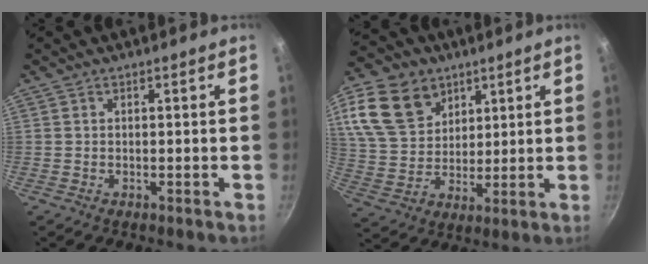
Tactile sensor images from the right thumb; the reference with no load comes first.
{"total": 17.2, "force": [7.8, 12.8, 8.5], "torque": [-0.141, -0.022, 0.151]}